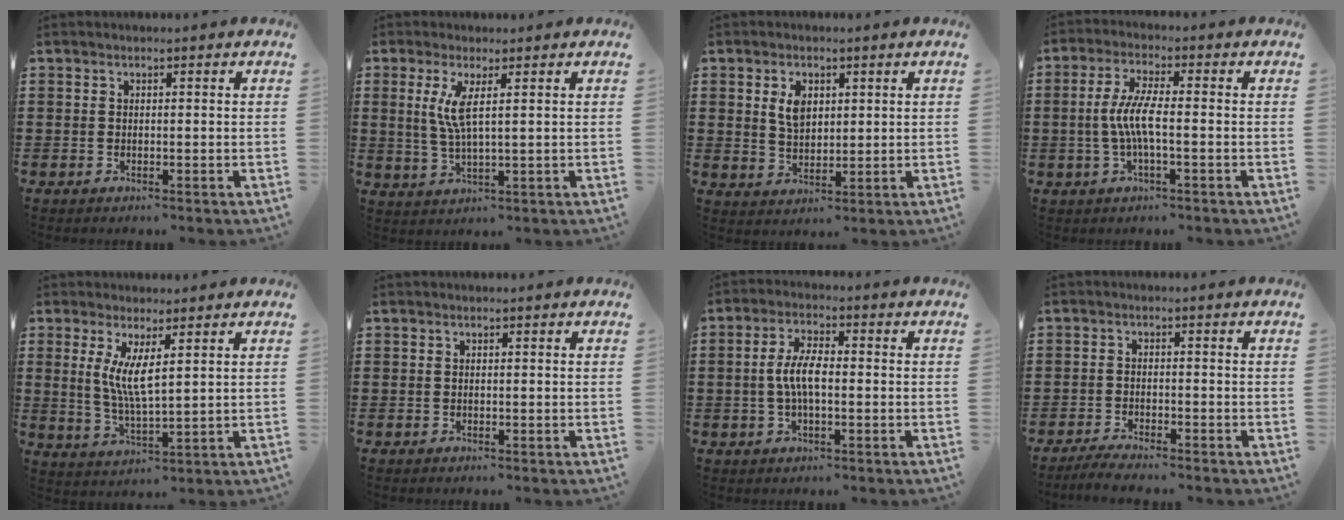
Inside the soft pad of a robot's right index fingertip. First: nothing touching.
{"total": 4.8, "force": [1.4, 0.7, 4.5], "torque": [-0.100, -0.005, 0.019]}
{"total": 4.2, "force": [1.3, 2.7, 3.0], "torque": [-0.060, 0.008, 0.021]}
{"total": 5.8, "force": [-1.0, 1.1, 5.6], "torque": [-0.128, -0.007, -0.029]}
{"total": 5.8, "force": [1.8, 1.2, 5.3], "torque": [-0.109, -0.002, 0.032]}
{"total": 0.0}
{"total": 5.7, "force": [-0.5, 2.2, 5.3], "torque": [-0.116, 0.000, -0.015]}
{"total": 2.7, "force": [-2.6, -0.1, 0.5], "torque": [-0.010, 0.002, -0.053]}